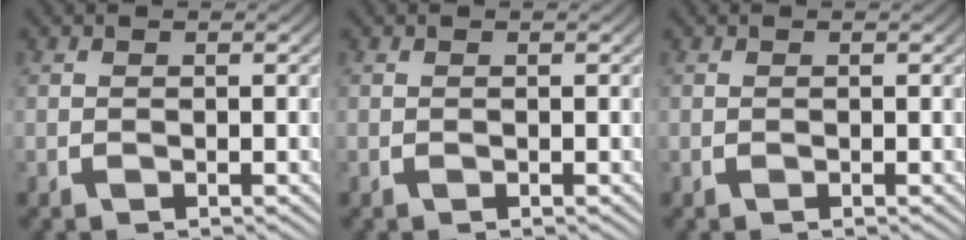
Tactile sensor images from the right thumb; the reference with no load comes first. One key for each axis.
{"total": 0.0}
{"total": 0.0}